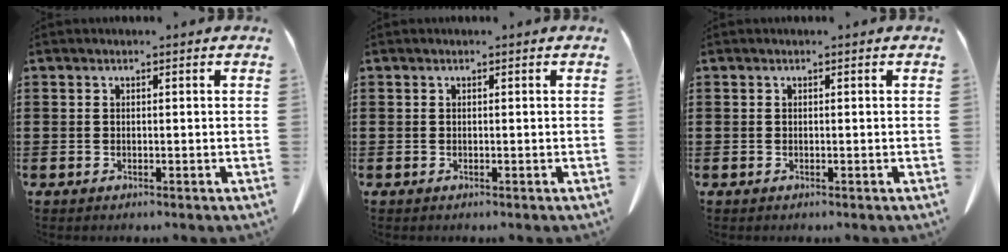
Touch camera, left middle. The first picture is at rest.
{"total": 0.0}
{"total": 0.0}